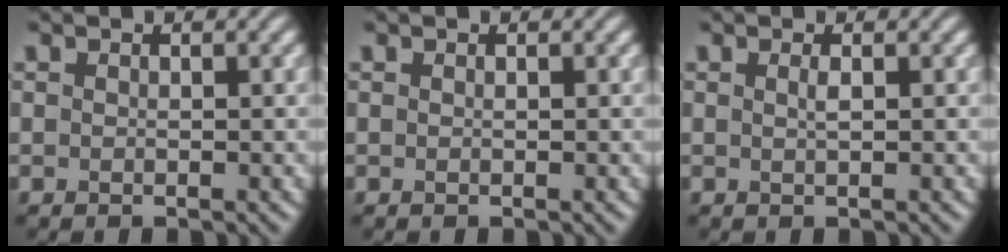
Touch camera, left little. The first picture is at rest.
{"total": 0.0}
{"total": 0.8, "force": [0.2, 0.2, 0.8], "torque": [-0.012, 0.004, 0.002]}